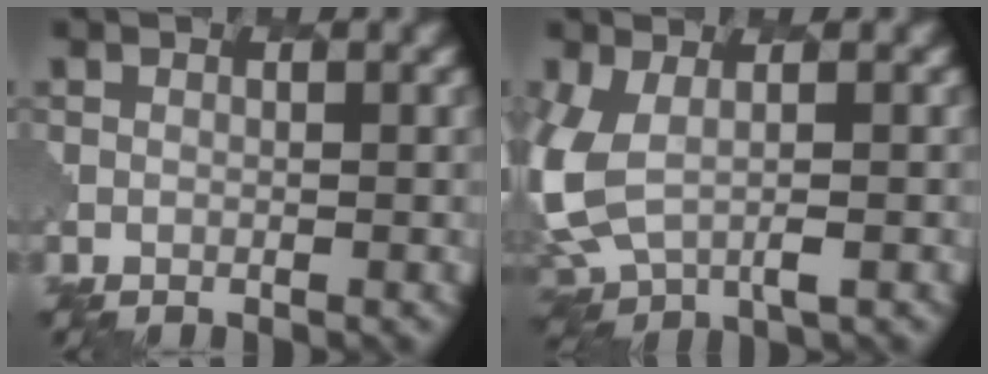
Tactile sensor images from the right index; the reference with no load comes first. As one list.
[{"total": 6.7, "force": [0.2, 4.0, 5.4], "torque": [-0.143, -0.014, 0.000]}]